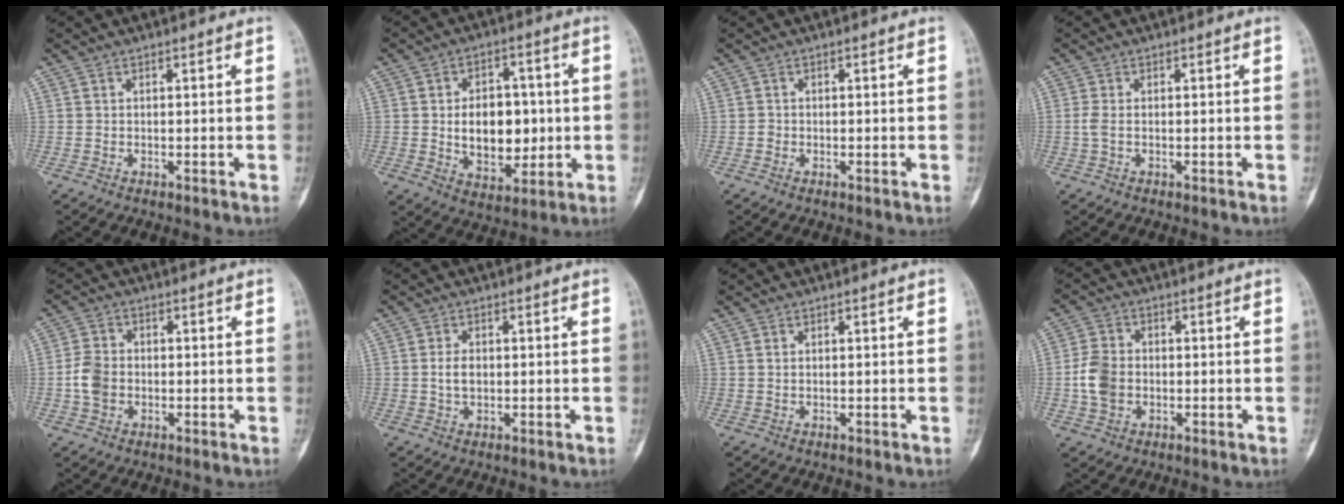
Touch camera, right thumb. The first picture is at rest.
{"total": 12.4, "force": [-0.1, 8.4, 9.1], "torque": [-0.092, 0.003, 0.008]}
{"total": 0.7, "force": [-0.2, 0.6, 0.1], "torque": [-0.001, 0.003, -0.005]}
{"total": 1.6, "force": [-0.2, 0.7, 1.4], "torque": [-0.042, -0.003, -0.004]}
{"total": 5.4, "force": [-1.0, 4.2, 3.3], "torque": [-0.062, 0.010, -0.023]}
{"total": 2.9, "force": [0.0, 1.9, 2.2], "torque": [-0.036, 0.002, -0.001]}
{"total": 0.9, "force": [0.4, 0.7, 0.5], "torque": [-0.004, -0.002, 0.007]}
{"total": 6.8, "force": [-1.0, 5.2, 4.3], "torque": [-0.080, 0.010, -0.023]}